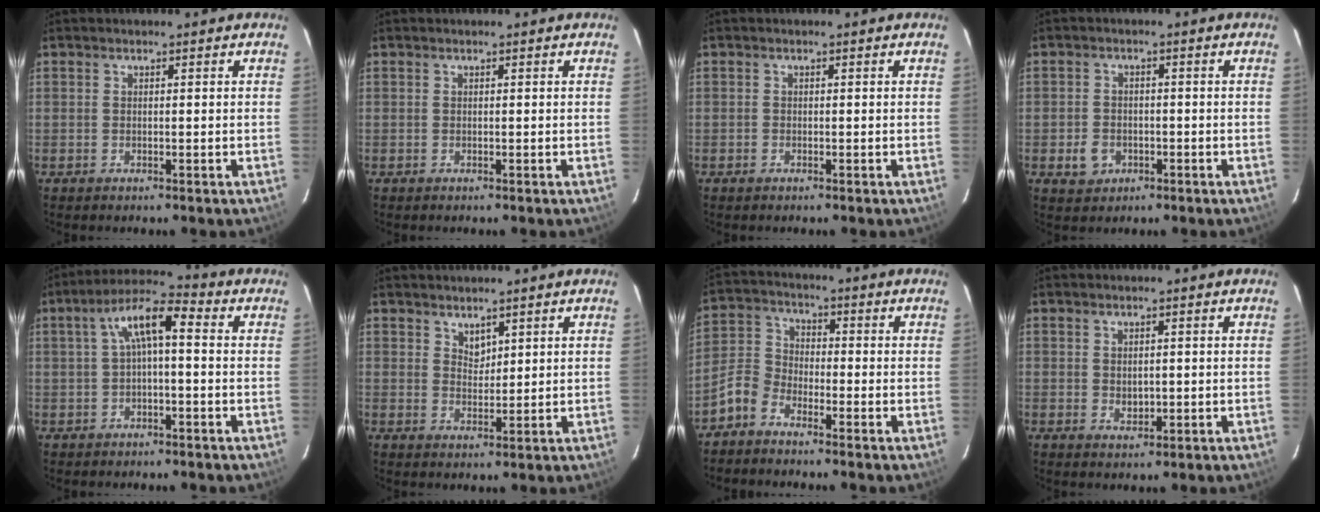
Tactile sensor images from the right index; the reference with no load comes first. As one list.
[{"total": 0.0}, {"total": 0.5, "force": [-0.4, 0.3, 0.1], "torque": [-0.001, 0.001, -0.007]}, {"total": 4.3, "force": [-1.6, 3.7, 1.7], "torque": [-0.043, 0.006, -0.018]}, {"total": 7.2, "force": [0.3, 2.2, 6.9], "torque": [-0.136, 0.026, 0.005]}, {"total": 2.5, "force": [2.0, 1.3, 0.8], "torque": [-0.009, 0.000, 0.037]}, {"total": 5.5, "force": [-4.0, 3.1, 2.1], "torque": [-0.053, 0.018, -0.093]}, {"total": 2.4, "force": [0.0, 1.8, 1.5], "torque": [-0.023, -0.002, 0.005]}]